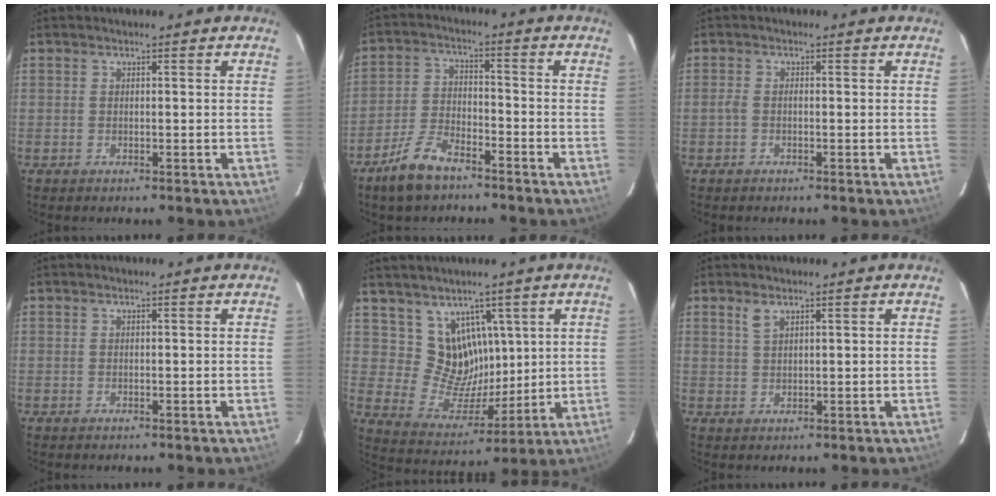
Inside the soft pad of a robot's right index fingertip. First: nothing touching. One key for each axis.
{"total": 8.6, "fx": -6.5, "fy": 3.3, "fz": 4.7, "tx": -0.109, "ty": 0.002, "tz": -0.122}
{"total": 1.1, "fx": -0.5, "fy": 0.3, "fz": 0.9, "tx": -0.020, "ty": 0.003, "tz": -0.012}
{"total": 0.0}
{"total": 10.1, "fx": 5.3, "fy": 8.1, "fz": 3.0, "tx": -0.049, "ty": 0.002, "tz": 0.117}
{"total": 1.8, "fx": 1.3, "fy": 0.6, "fz": 1.2, "tx": -0.023, "ty": 0.003, "tz": 0.026}